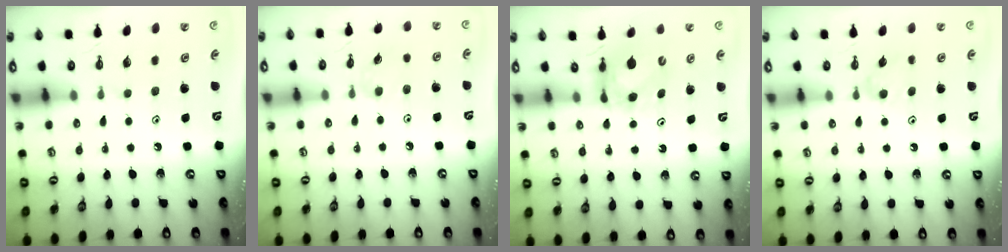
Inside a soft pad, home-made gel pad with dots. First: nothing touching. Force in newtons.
{"total": 3.2, "press": 3.1, "slide": 0.6}
{"total": 6.1, "press": 6.1, "slide": 0.6}
{"total": 6.1, "press": 6.0, "slide": 0.6}